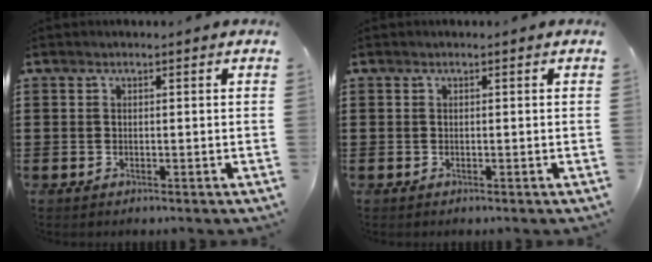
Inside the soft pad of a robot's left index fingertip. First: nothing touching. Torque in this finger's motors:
{"motor_torque": [0.00, 0.00, 0.00, -0.01]}